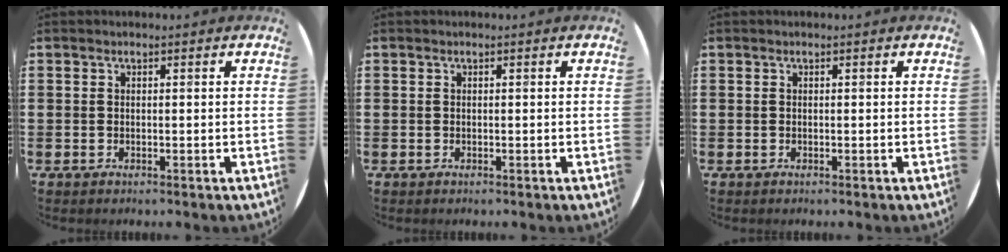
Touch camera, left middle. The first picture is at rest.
{"total": 0.0}
{"total": 0.0}